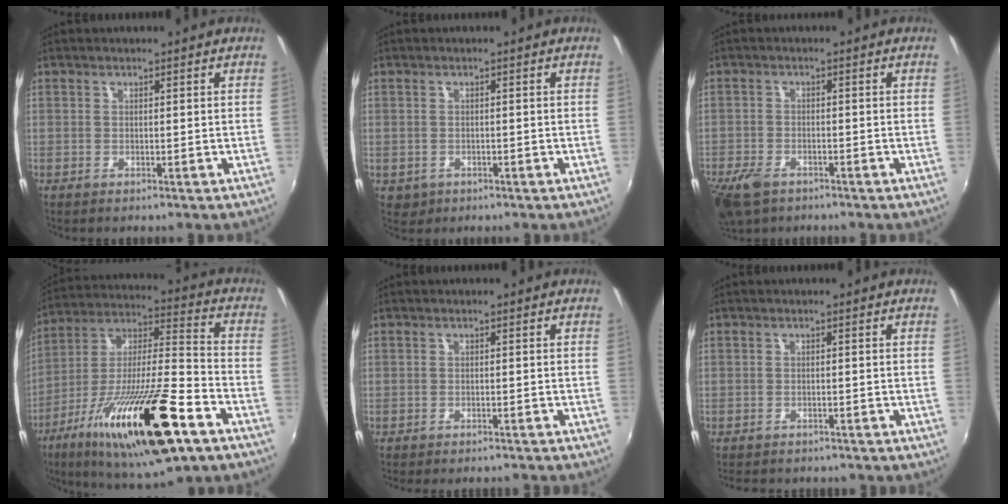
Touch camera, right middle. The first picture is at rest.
{"total": 3.0, "force": [-0.9, 2.6, 1.1], "torque": [-0.029, -0.004, -0.007]}
{"total": 7.0, "force": [-4.8, 3.7, 3.5], "torque": [-0.100, -0.017, -0.093]}
{"total": 26.7, "force": [-13.8, 6.4, 21.9], "torque": [-0.385, -0.050, -0.236]}
{"total": 3.9, "force": [-3.6, 0.9, 1.4], "torque": [-0.034, -0.012, -0.053]}
{"total": 4.8, "force": [-4.3, 1.6, 1.6], "torque": [-0.041, -0.016, -0.062]}